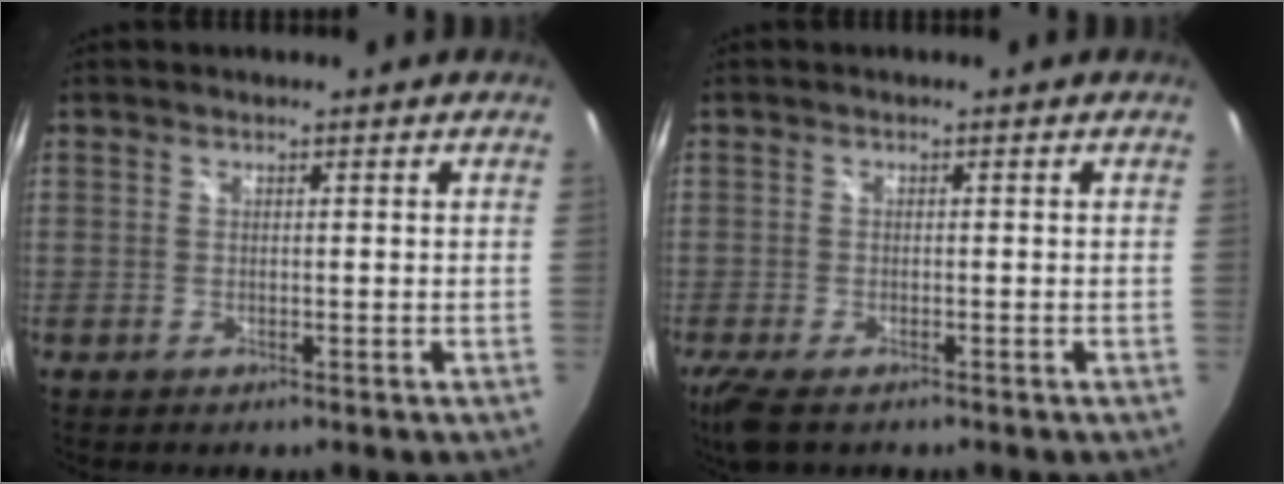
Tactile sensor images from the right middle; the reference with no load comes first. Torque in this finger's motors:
{"motor_torque": [0.76, -0.75, 0.17, 0.11]}